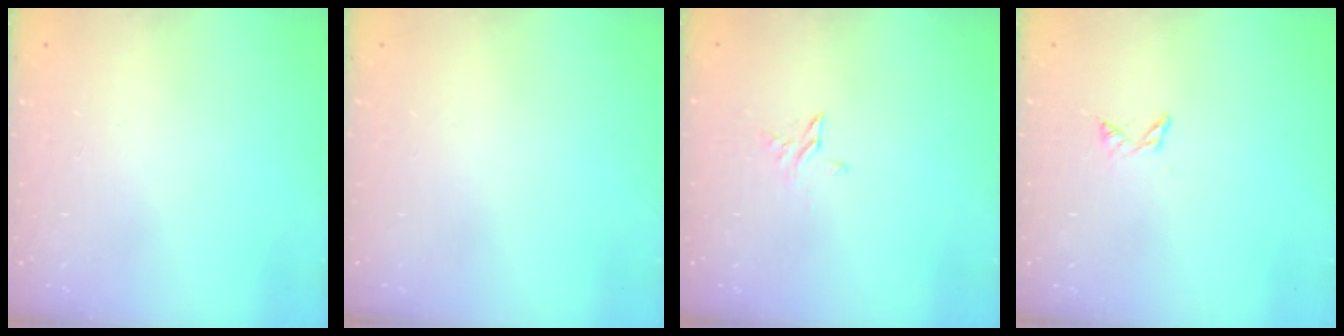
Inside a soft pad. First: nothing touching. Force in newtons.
{"total": 0.0}
{"total": 2.6, "press": 2.6, "slide": 0.3}
{"total": 3.6, "press": 3.6, "slide": 0.4}